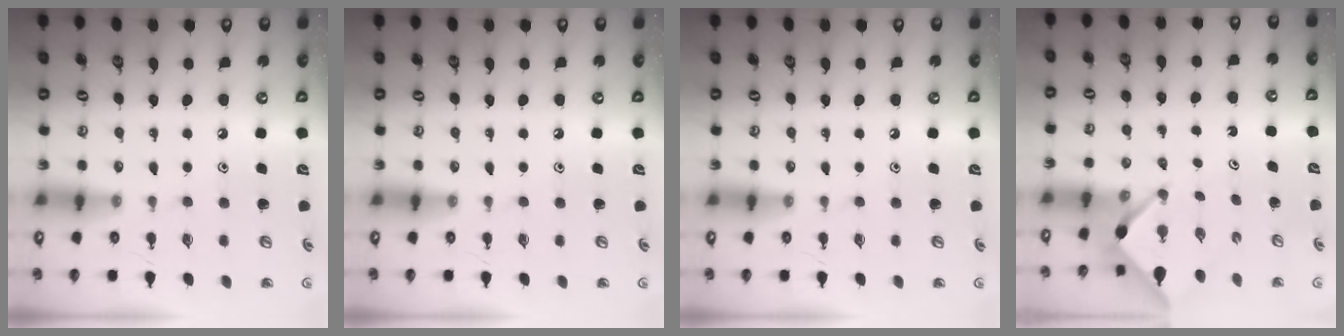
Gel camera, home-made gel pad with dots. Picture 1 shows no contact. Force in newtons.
{"total": 0.0}
{"total": 0.0}
{"total": 2.5, "press": 2.4, "slide": 0.3}